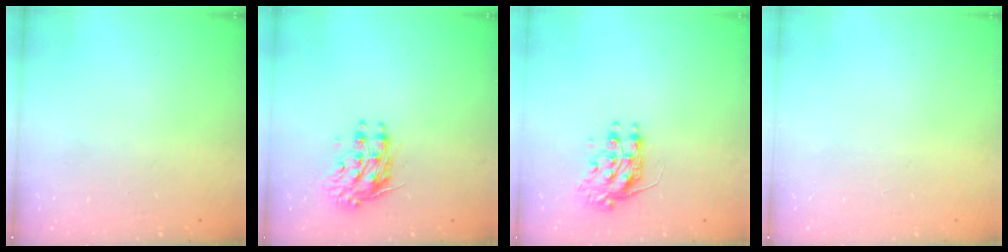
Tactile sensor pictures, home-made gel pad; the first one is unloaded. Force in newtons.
{"total": 8.9, "press": 8.9, "slide": 0.3}
{"total": 8.8, "press": 8.8, "slide": 0.0}
{"total": 0.0}